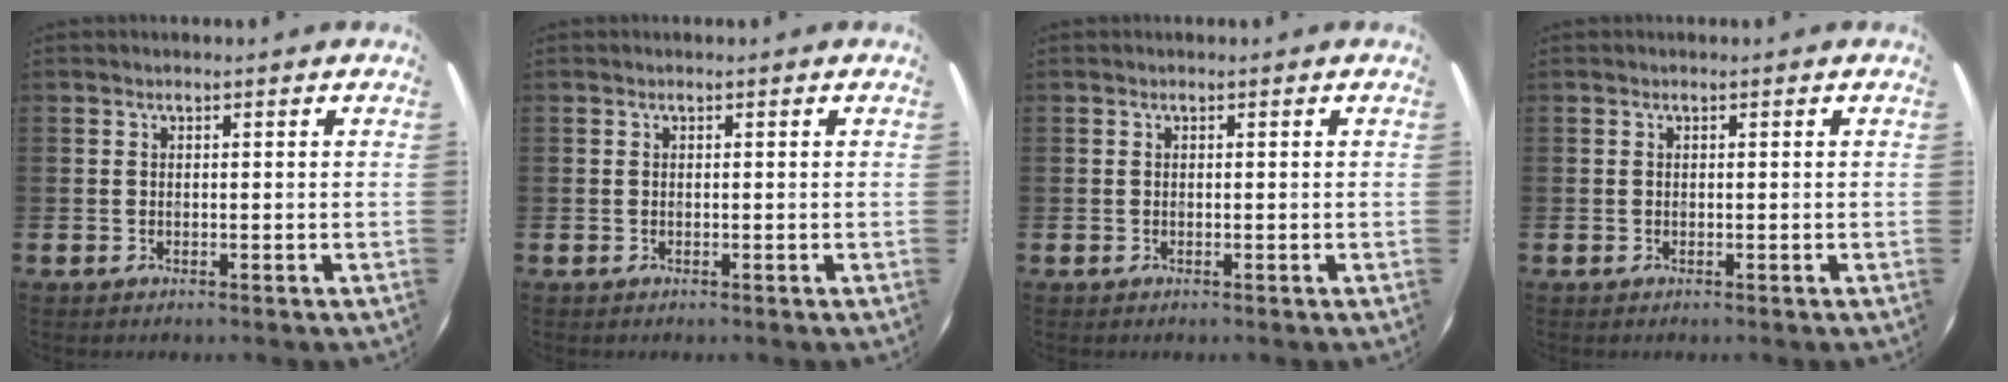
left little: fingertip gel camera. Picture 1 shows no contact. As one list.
[{"total": 0.0}, {"total": 0.0}, {"total": 0.0}]